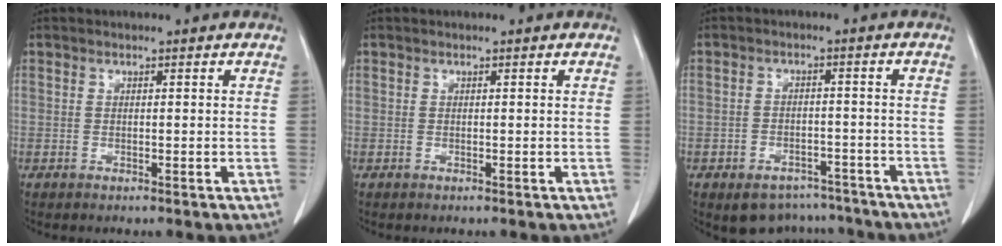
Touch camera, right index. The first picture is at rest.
{"total": 0.0}
{"total": 7.2, "force": [-5.8, 4.1, 1.2], "torque": [0.000, 0.020, -0.078]}